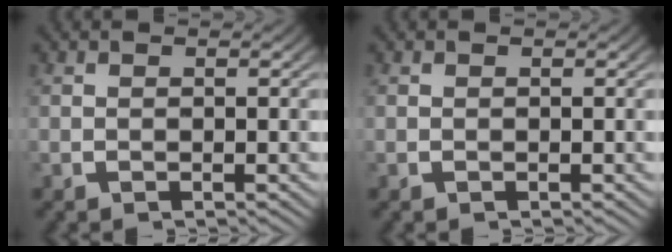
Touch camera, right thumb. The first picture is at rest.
{"total": 0.0}